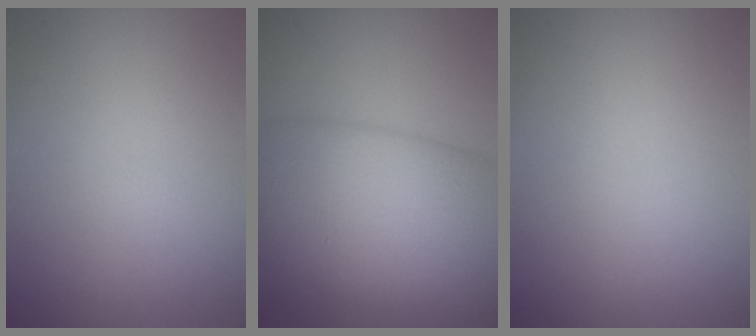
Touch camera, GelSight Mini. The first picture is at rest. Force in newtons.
{"total": 12.1, "press": 12.1, "slide": 0.5}
{"total": 0.0}